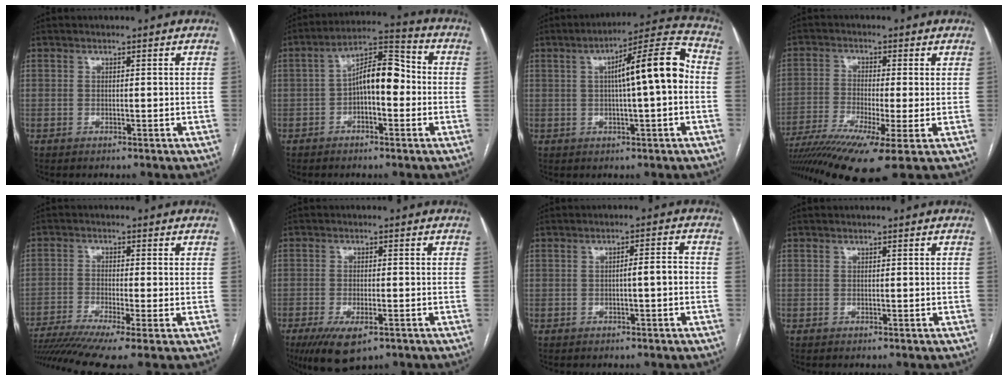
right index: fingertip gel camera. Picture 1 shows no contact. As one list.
[{"total": 9.4, "force": [-0.8, 3.8, 8.5], "torque": [-0.148, 0.038, -0.018]}, {"total": 12.1, "force": [0.8, 1.1, 12.0], "torque": [-0.181, 0.031, 0.007]}, {"total": 14.5, "force": [-9.0, 0.8, 11.3], "torque": [-0.199, -0.029, -0.152]}, {"total": 12.4, "force": [-8.9, 0.6, 8.6], "torque": [-0.165, -0.021, -0.151]}, {"total": 7.7, "force": [-4.5, 2.8, 5.6], "torque": [-0.098, -0.016, -0.071]}, {"total": 3.0, "force": [-0.5, 0.3, 2.9], "torque": [-0.043, 0.007, -0.009]}, {"total": 0.0}]